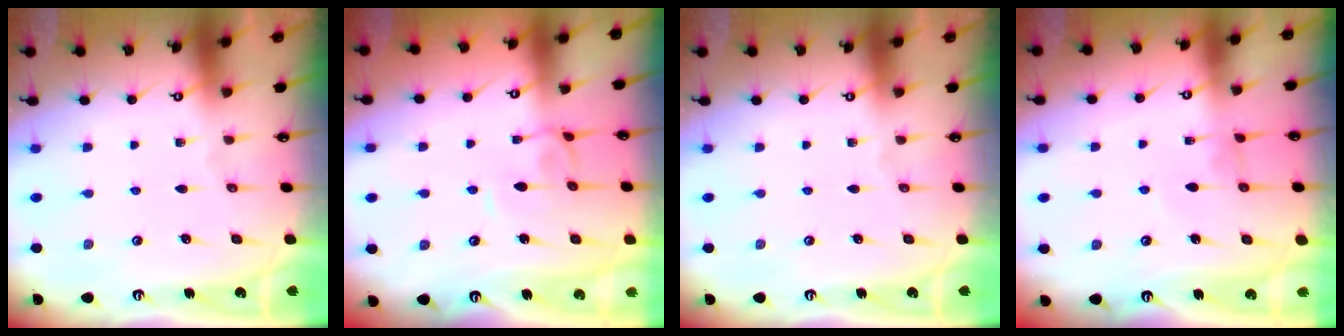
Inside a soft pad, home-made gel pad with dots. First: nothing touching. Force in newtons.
{"total": 1.9, "press": 1.9, "slide": 0.2}
{"total": 0.0}
{"total": 0.7, "press": 0.6, "slide": 0.3}